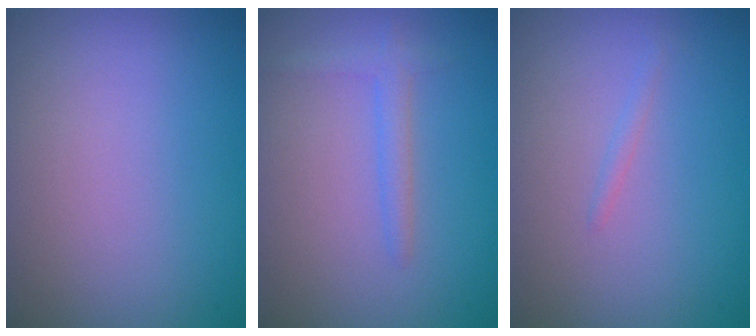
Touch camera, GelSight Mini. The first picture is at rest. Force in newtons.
{"total": 1.4, "press": 1.4, "slide": 0.2}
{"total": 0.6, "press": 0.6, "slide": 0.1}